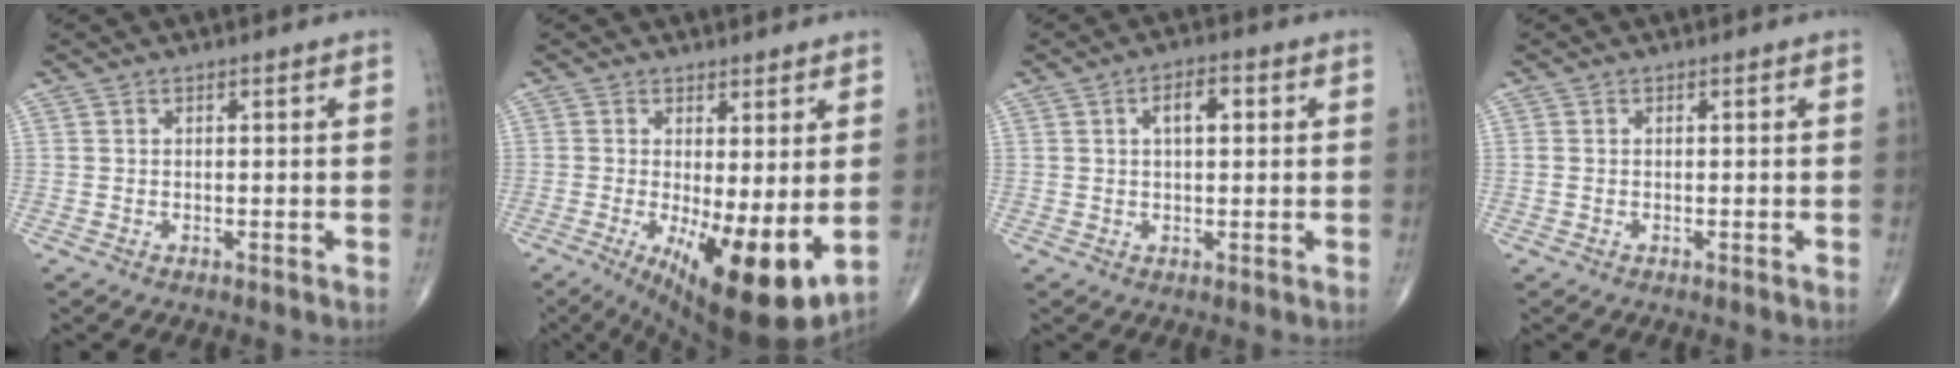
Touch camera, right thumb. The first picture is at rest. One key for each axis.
{"total": 13.9, "fx": -2.0, "fy": 4.6, "fz": 13.0, "tx": -0.201, "ty": -0.032, "tz": -0.016}
{"total": 4.7, "fx": 1.2, "fy": 2.2, "fz": 4.0, "tx": -0.059, "ty": 0.007, "tz": 0.017}
{"total": 0.5, "fx": 0.0, "fy": 0.3, "fz": 0.4, "tx": -0.016, "ty": 0.005, "tz": 0.002}